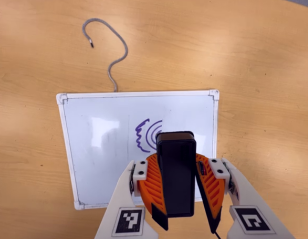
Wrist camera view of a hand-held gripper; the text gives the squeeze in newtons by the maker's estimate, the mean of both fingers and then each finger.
{"total": 13.5, "left": 12.4, "right": 14.7}